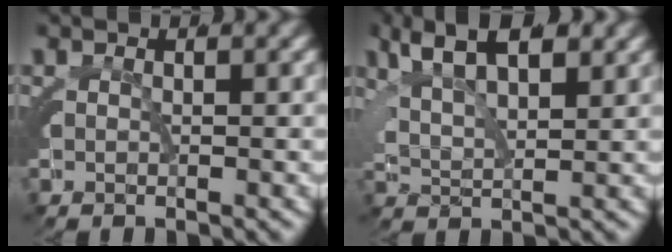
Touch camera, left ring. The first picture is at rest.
{"total": 6.2, "force": [3.5, 3.6, 3.7], "torque": [-0.071, 0.013, 0.048]}